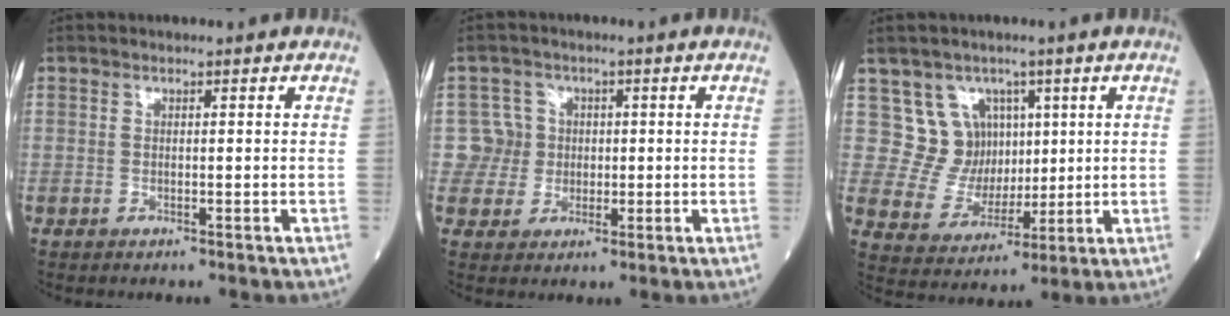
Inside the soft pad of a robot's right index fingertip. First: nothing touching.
{"total": 4.7, "force": [0.4, 4.6, -0.4], "torque": [0.027, 0.011, 0.006]}
{"total": 8.0, "force": [3.6, 7.0, 1.4], "torque": [-0.028, 0.021, 0.075]}